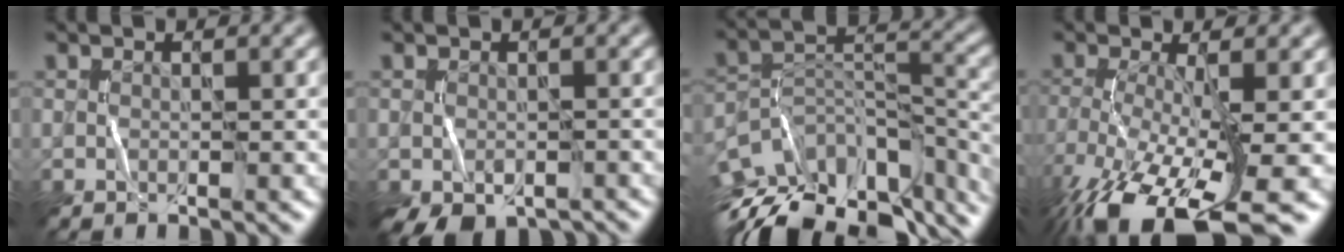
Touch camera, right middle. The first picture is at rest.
{"total": 3.1, "force": [-1.8, 1.8, 1.6], "torque": [-0.028, -0.017, -0.025]}
{"total": 14.3, "force": [-10.6, 6.0, 7.5], "torque": [-0.151, 0.011, -0.150]}
{"total": 11.1, "force": [-5.5, 3.7, 8.9], "torque": [-0.181, -0.027, -0.098]}